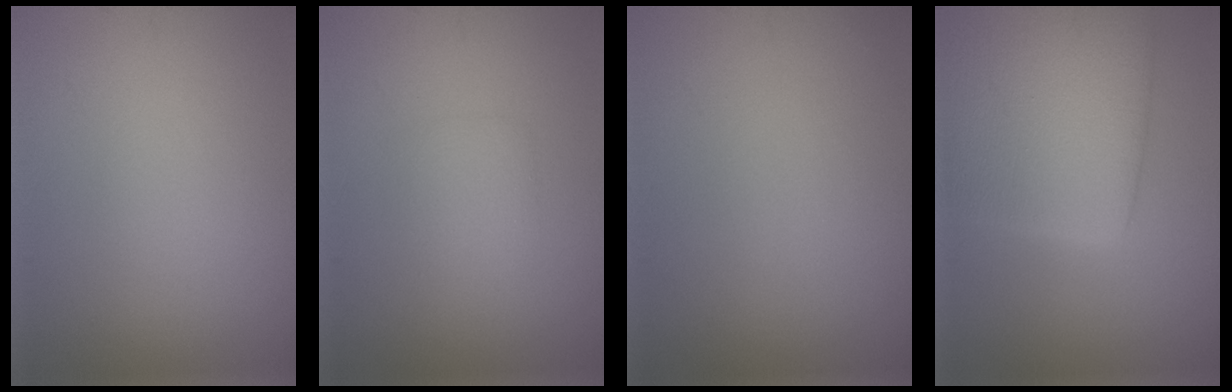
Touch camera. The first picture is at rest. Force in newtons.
{"total": 1.6, "press": 1.6, "slide": 0.1}
{"total": 0.0}
{"total": 11.0, "press": 10.9, "slide": 0.7}